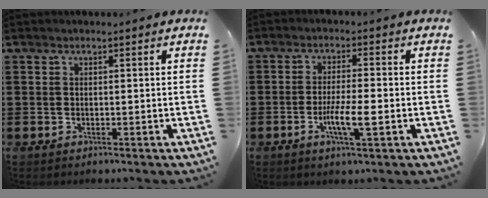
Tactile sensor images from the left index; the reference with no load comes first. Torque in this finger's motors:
{"motor_torque": [0.47, 0.11, 0.20, 0.12]}